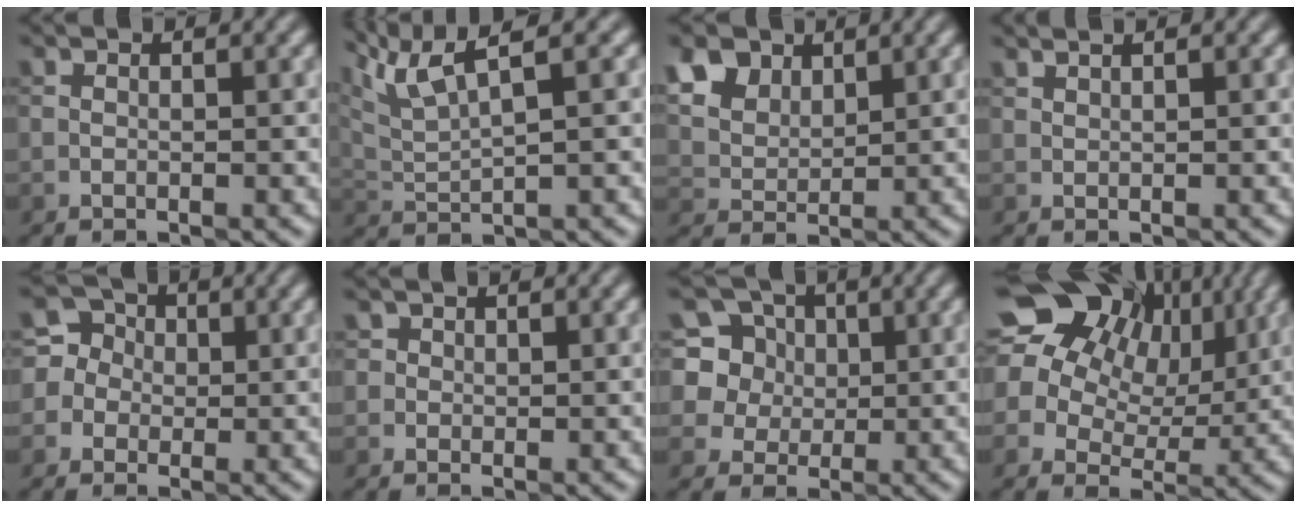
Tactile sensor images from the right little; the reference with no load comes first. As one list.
[{"total": 5.6, "force": [3.8, 0.9, 3.9], "torque": [-0.084, 0.022, 0.072]}, {"total": 8.8, "force": [4.8, 6.0, 4.3], "torque": [-0.122, 0.026, 0.083]}, {"total": 0.6, "force": [0.5, -0.3, 0.0], "torque": [-0.003, 0.005, 0.014]}, {"total": 5.0, "force": [0.6, 4.8, 1.4], "torque": [-0.027, 0.036, -0.023]}, {"total": 2.0, "force": [0.8, 1.7, 0.6], "torque": [0.008, 0.009, 0.001]}, {"total": 10.1, "force": [4.0, 8.5, 3.7], "torque": [-0.106, 0.034, 0.062]}, {"total": 15.5, "force": [7.2, 11.2, 8.0], "torque": [-0.175, 0.054, 0.114]}]